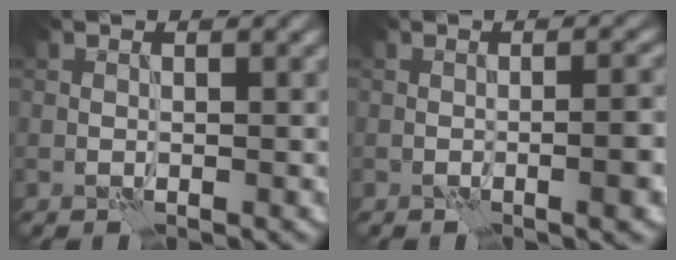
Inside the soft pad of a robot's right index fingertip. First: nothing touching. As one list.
[{"total": 3.6, "force": [-0.9, 1.0, 3.3], "torque": [-0.037, 0.004, -0.013]}]